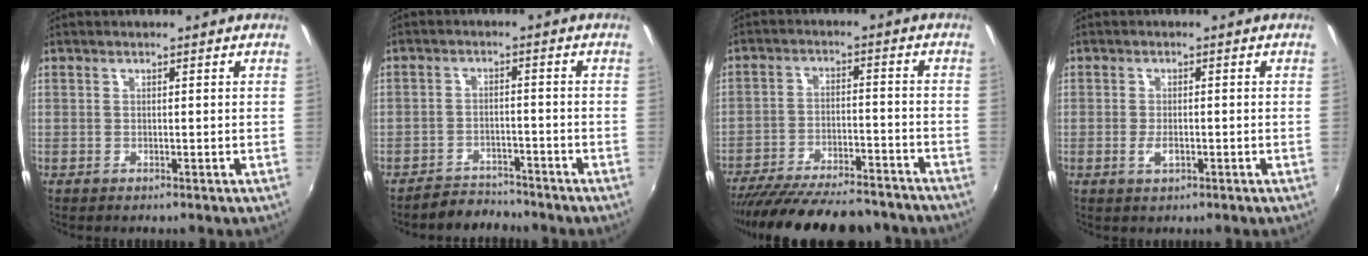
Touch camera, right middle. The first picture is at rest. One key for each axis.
{"total": 4.1, "fx": -3.9, "fy": 1.2, "fz": -0.1, "tx": -0.011, "ty": 0.010, "tz": -0.063}
{"total": 22.1, "fx": -19.3, "fy": 4.9, "fz": 9.5, "tx": -0.183, "ty": -0.030, "tz": -0.271}
{"total": 1.9, "fx": -0.3, "fy": 0.7, "fz": 1.8, "tx": -0.032, "ty": -0.005, "tz": -0.007}